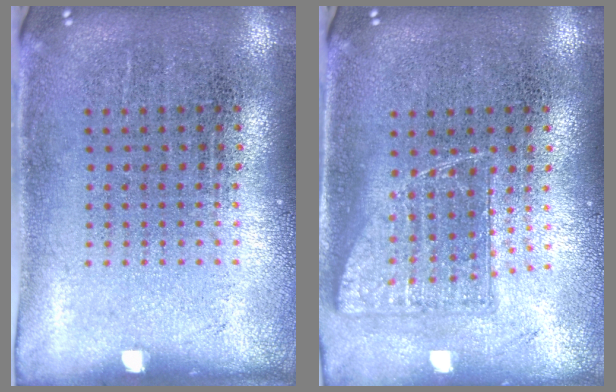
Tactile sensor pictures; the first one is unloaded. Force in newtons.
{"total": 1.0, "press": 0.9, "slide": 0.5}